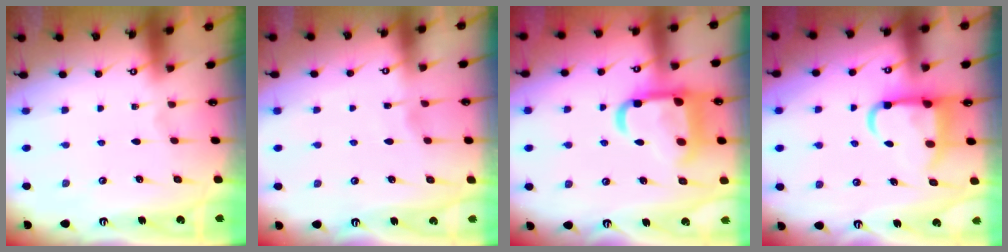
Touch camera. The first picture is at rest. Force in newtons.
{"total": 2.7, "press": 2.7, "slide": 0.3}
{"total": 17.3, "press": 17.2, "slide": 1.9}
{"total": 9.8, "press": 9.7, "slide": 1.4}